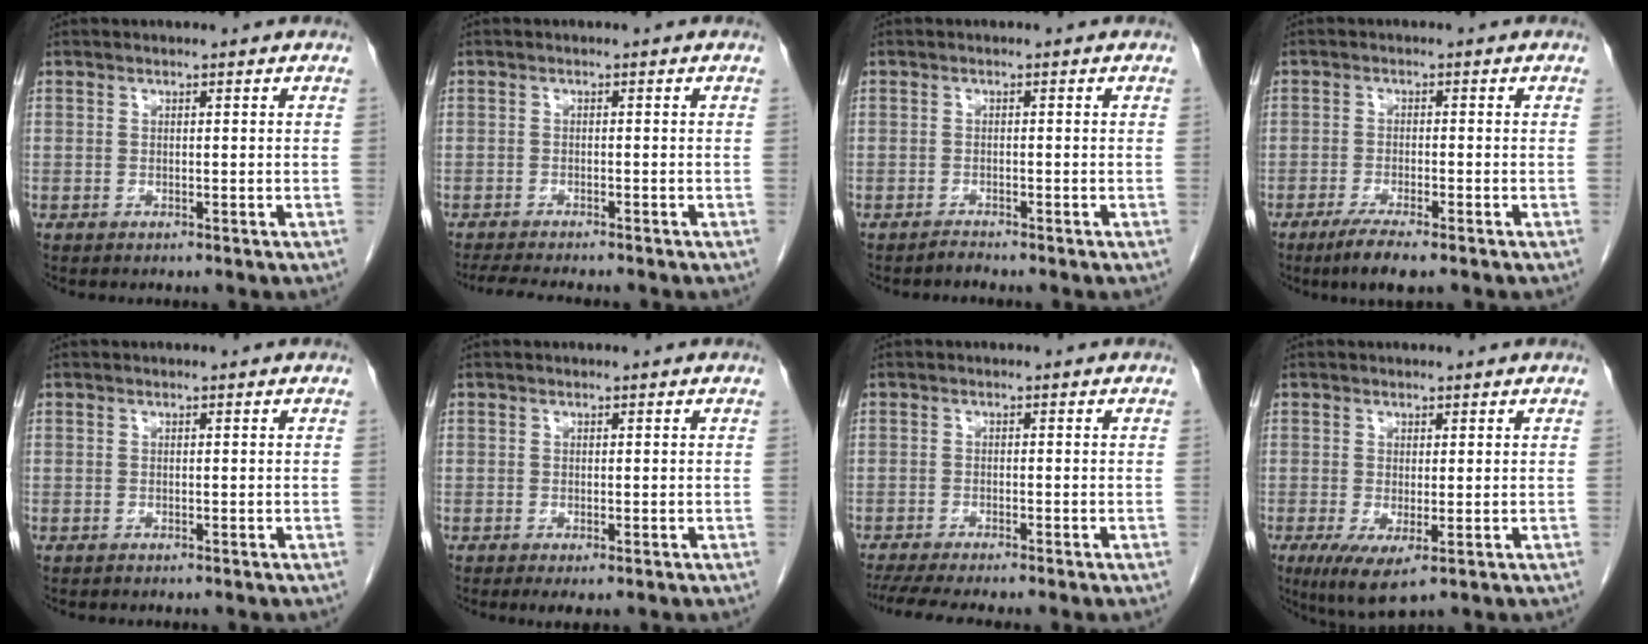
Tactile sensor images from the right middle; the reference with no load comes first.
{"total": 7.7, "force": [-6.8, 1.0, 3.5], "torque": [-0.056, -0.014, -0.101]}
{"total": 0.9, "force": [-0.9, -0.1, -0.1], "torque": [0.004, -0.003, -0.015]}
{"total": 5.0, "force": [-3.5, 0.4, 3.6], "torque": [-0.065, -0.012, -0.060]}
{"total": 0.0}
{"total": 1.5, "force": [-0.8, 0.5, 1.2], "torque": [-0.019, -0.006, -0.008]}
{"total": 7.7, "force": [-6.5, 0.1, 4.1], "torque": [-0.054, -0.013, -0.103]}
{"total": 5.5, "force": [-1.9, 1.6, 4.9], "torque": [-0.084, -0.018, -0.023]}